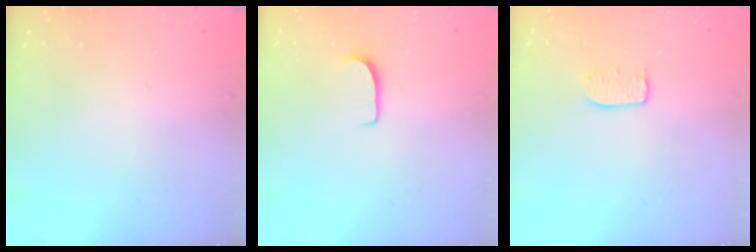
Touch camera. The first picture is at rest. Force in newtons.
{"total": 5.8, "press": 5.7, "slide": 0.5}
{"total": 5.5, "press": 5.5, "slide": 0.1}